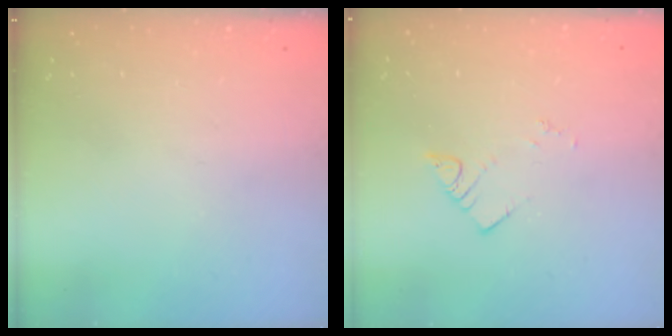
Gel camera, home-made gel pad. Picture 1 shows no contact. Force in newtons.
{"total": 3.7, "press": 3.7, "slide": 0.5}